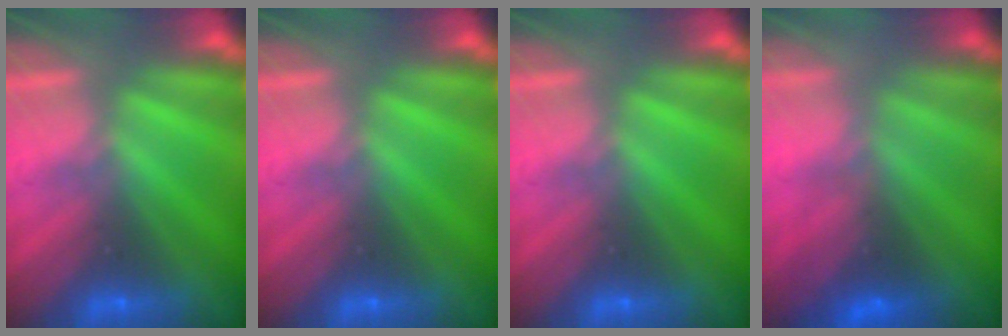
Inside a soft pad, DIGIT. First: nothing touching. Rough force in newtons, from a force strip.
{"total": 0.0}
{"total": 0.0}
{"total": 2.9}